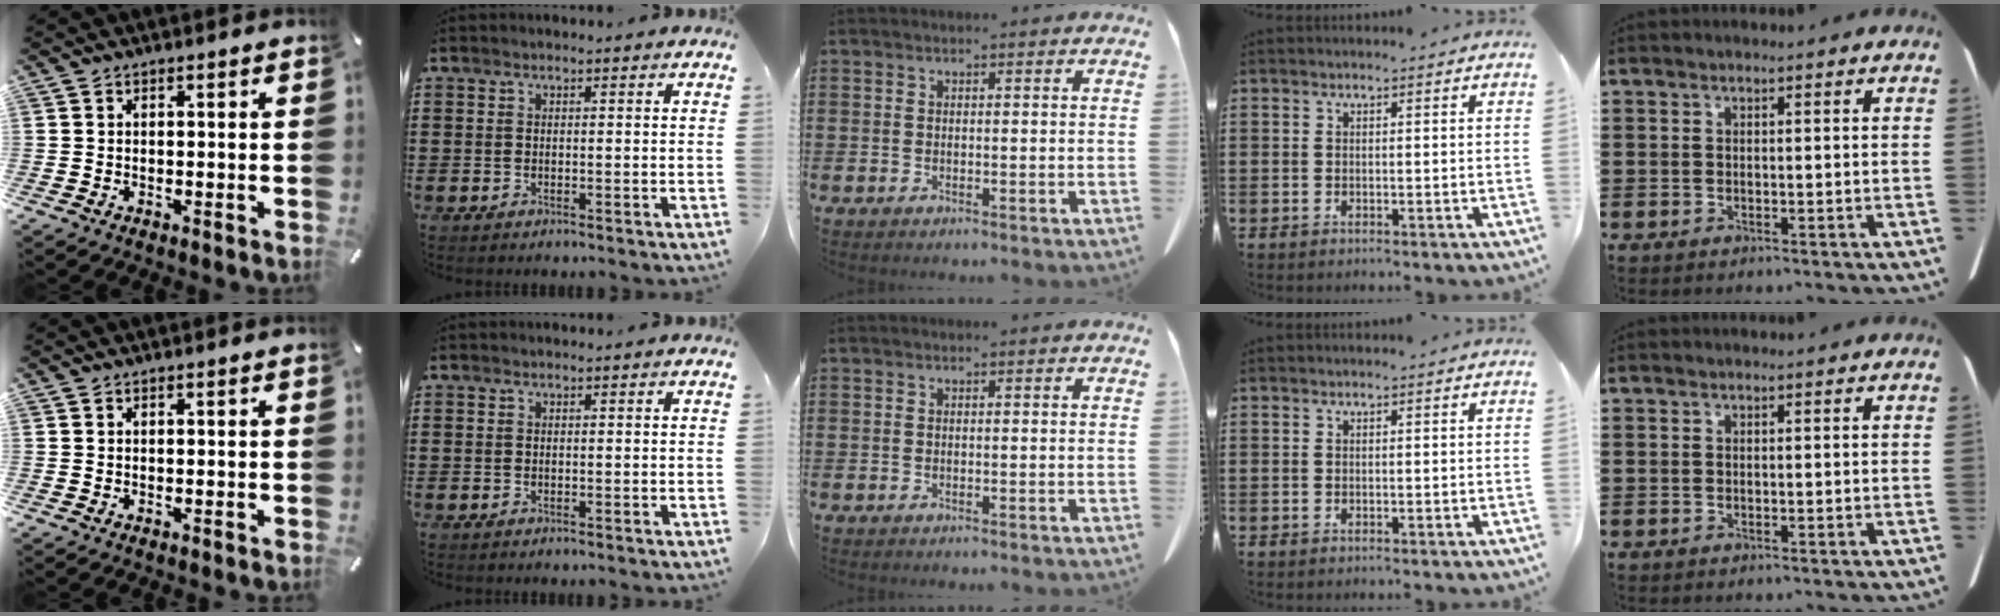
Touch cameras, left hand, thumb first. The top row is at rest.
{}